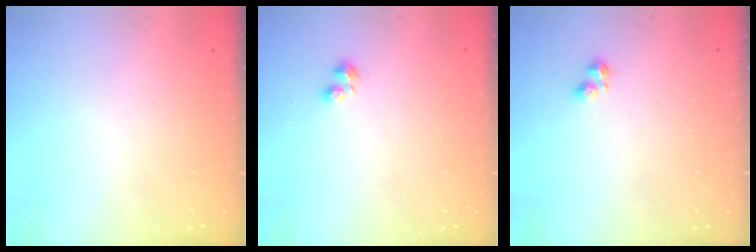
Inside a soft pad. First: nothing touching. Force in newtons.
{"total": 2.4, "press": 2.3, "slide": 0.6}
{"total": 2.2, "press": 2.1, "slide": 0.6}